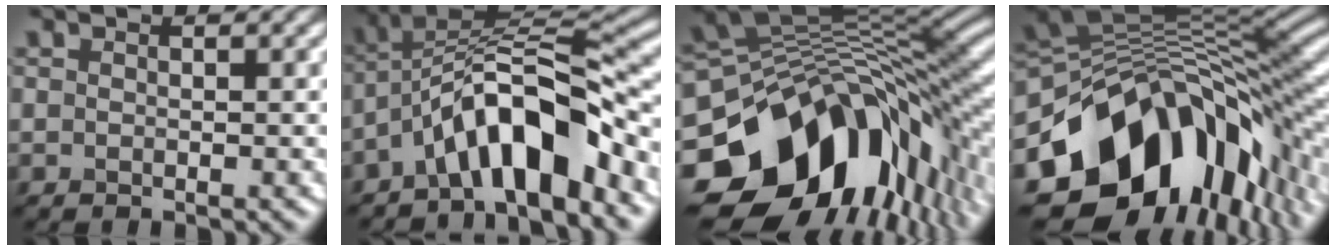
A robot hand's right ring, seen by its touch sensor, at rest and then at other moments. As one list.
[{"total": 9.5, "force": [-4.8, 3.0, 7.6], "torque": [-0.109, 0.021, -0.090]}, {"total": 17.0, "force": [-5.2, 11.0, 11.9], "torque": [-0.223, -0.021, -0.079]}, {"total": 15.6, "force": [-4.7, 10.5, 10.5], "torque": [-0.174, -0.008, -0.069]}]